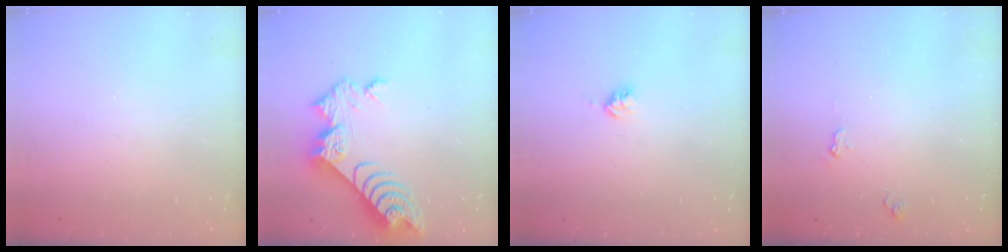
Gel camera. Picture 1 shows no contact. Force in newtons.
{"total": 10.0, "press": 10.0, "slide": 0.9}
{"total": 3.7, "press": 3.7, "slide": 0.5}
{"total": 4.7, "press": 4.7, "slide": 0.5}